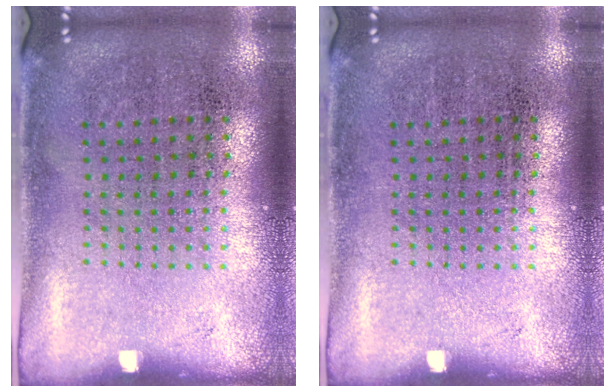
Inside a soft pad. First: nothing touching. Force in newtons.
{"total": 0.0}